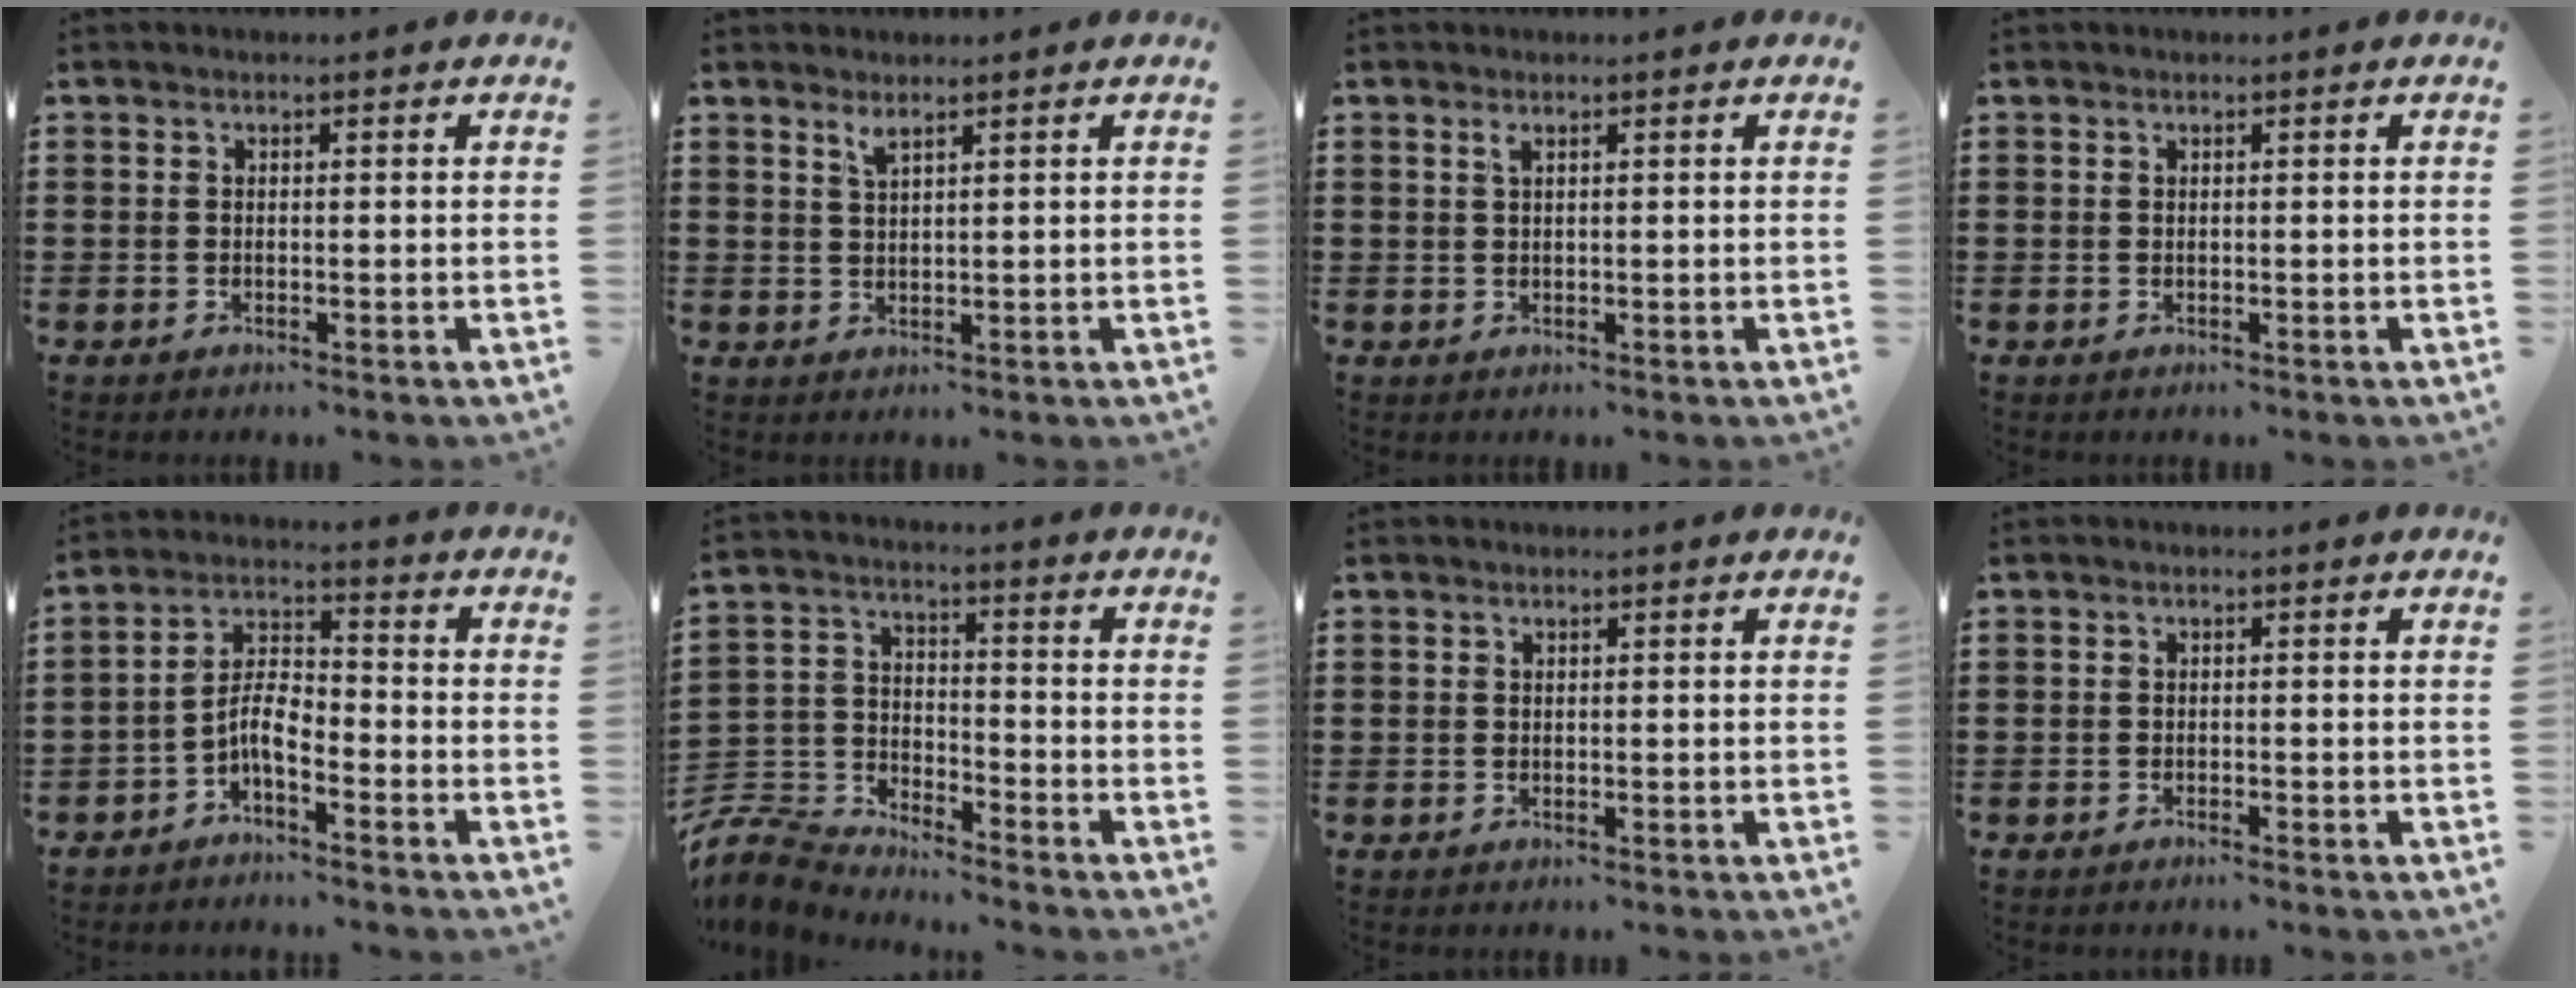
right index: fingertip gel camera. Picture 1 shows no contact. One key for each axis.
{"total": 1.9, "fx": 1.5, "fy": 0.2, "fz": 1.1, "tx": -0.024, "ty": 0.001, "tz": 0.027}
{"total": 0.8, "fx": 0.4, "fy": 0.1, "fz": 0.7, "tx": -0.016, "ty": 0.001, "tz": 0.008}
{"total": 0.0}
{"total": 5.2, "fx": -3.0, "fy": 1.7, "fz": 3.9, "tx": -0.091, "ty": 0.004, "tz": -0.064}
{"total": 6.2, "fx": -5.9, "fy": 1.5, "fz": 0.9, "tx": -0.053, "ty": -0.007, "tz": -0.130}
{"total": 0.0}
{"total": 0.6, "fx": -0.6, "fy": 0.0, "fz": 0.2, "tx": -0.005, "ty": -0.001, "tz": -0.012}